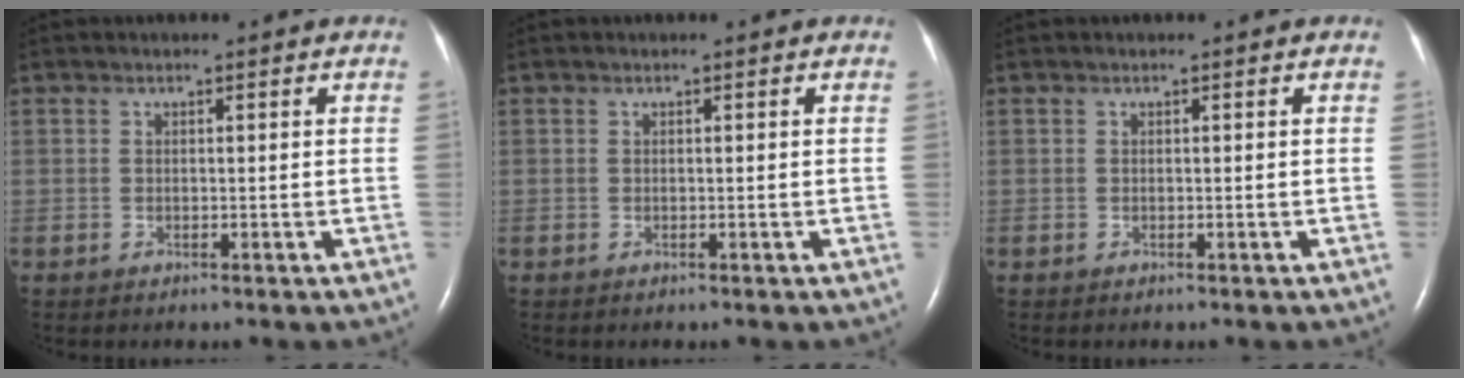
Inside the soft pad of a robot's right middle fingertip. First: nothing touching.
{"total": 0.0}
{"total": 0.0}